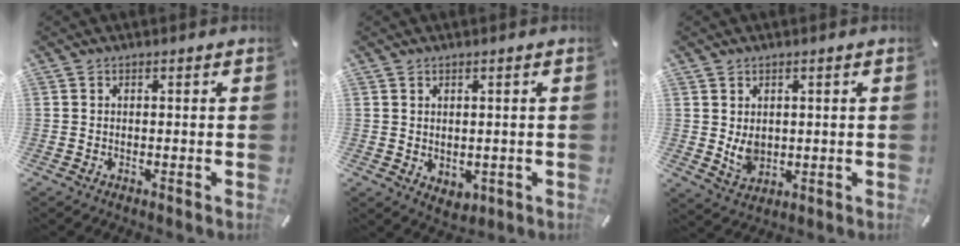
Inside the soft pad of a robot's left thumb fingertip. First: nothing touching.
{"total": 2.3, "force": [1.1, 1.9, 0.5], "torque": [-0.004, -0.003, 0.020]}
{"total": 4.8, "force": [0.8, 4.0, 2.6], "torque": [-0.045, -0.006, 0.014]}